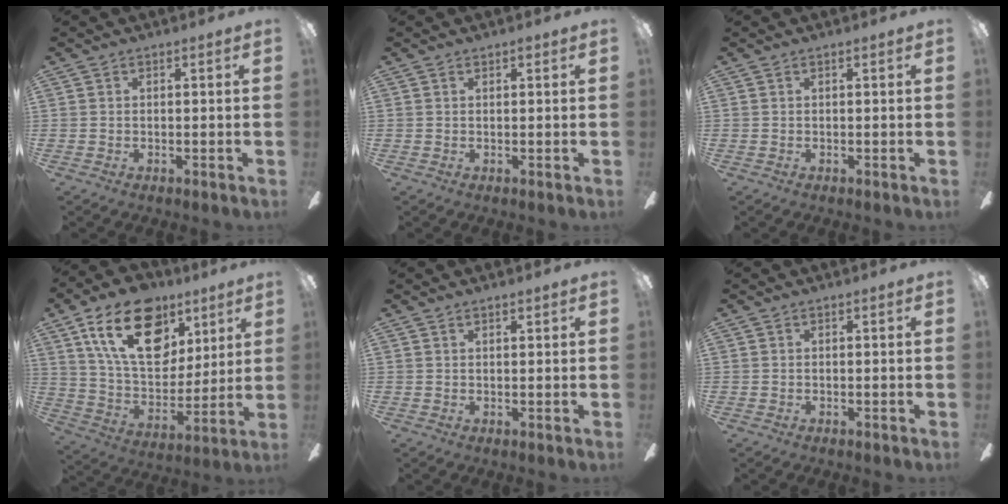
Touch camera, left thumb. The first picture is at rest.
{"total": 0.6, "force": [0.5, 0.2, 0.4], "torque": [-0.008, 0.001, 0.009]}
{"total": 0.0}
{"total": 23.4, "force": [11.6, 14.2, 14.5], "torque": [-0.238, -0.043, 0.204]}
{"total": 1.1, "force": [1.0, 0.3, 0.4], "torque": [-0.009, 0.000, 0.018]}
{"total": 0.0}